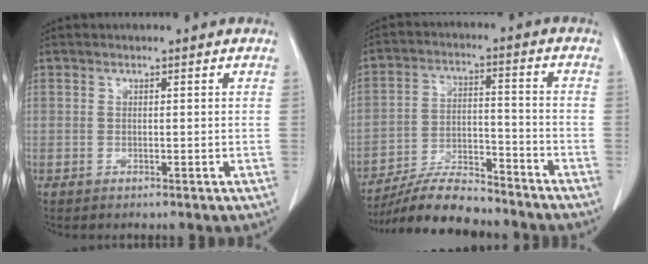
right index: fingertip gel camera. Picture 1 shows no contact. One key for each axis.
{"total": 11.7, "fx": -10.8, "fy": 2.0, "fz": 4.1, "tx": -0.070, "ty": 0.002, "tz": -0.188}